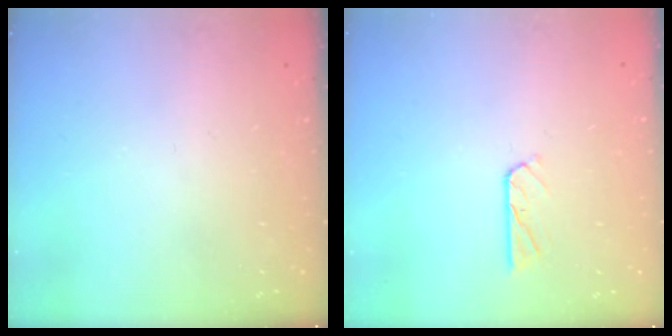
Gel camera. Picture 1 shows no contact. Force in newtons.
{"total": 4.6, "press": 4.6, "slide": 0.6}